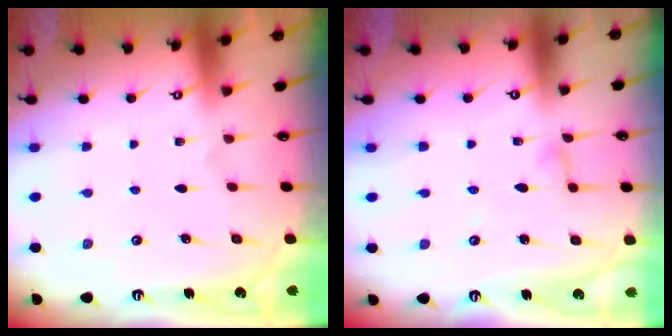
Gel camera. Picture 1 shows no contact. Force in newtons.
{"total": 3.5, "press": 3.5, "slide": 0.3}